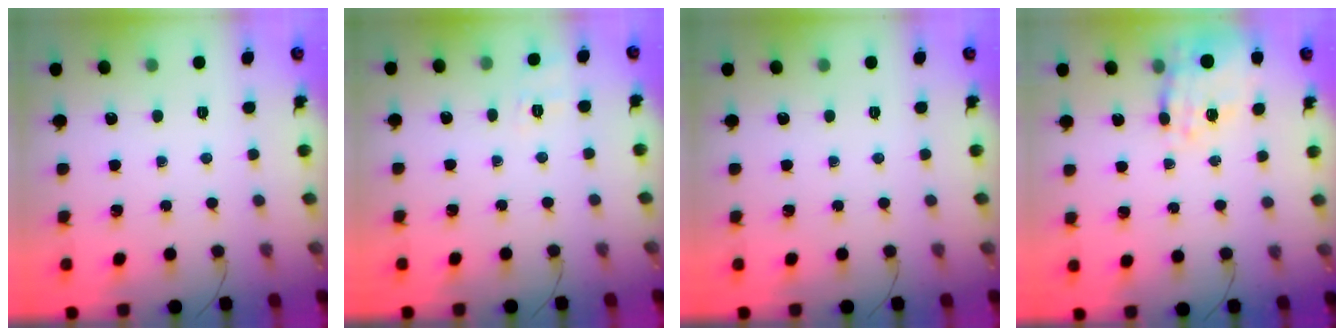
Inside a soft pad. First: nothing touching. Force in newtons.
{"total": 2.5, "press": 1.6, "slide": 1.9}
{"total": 0.0}
{"total": 15.3, "press": 15.0, "slide": 2.9}